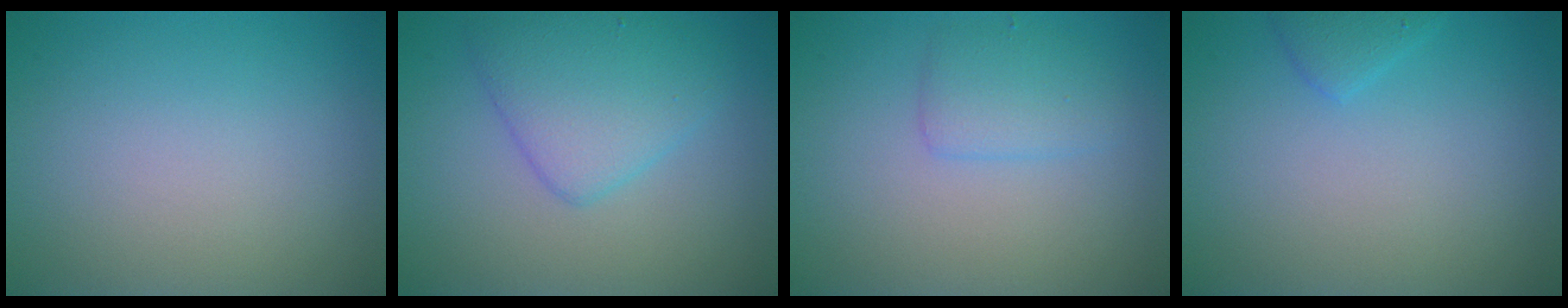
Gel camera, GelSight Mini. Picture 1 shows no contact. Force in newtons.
{"total": 4.4, "press": 4.3, "slide": 0.1}
{"total": 2.1, "press": 2.1, "slide": 0.2}
{"total": 1.2, "press": 1.2, "slide": 0.2}